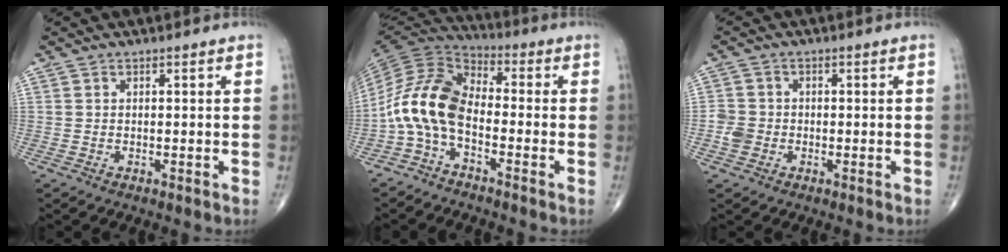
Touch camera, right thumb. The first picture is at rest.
{"total": 11.4, "force": [-3.1, 6.3, 9.0], "torque": [-0.177, 0.056, -0.078]}
{"total": 3.2, "force": [-1.0, 2.8, 1.2], "torque": [-0.014, 0.009, -0.022]}